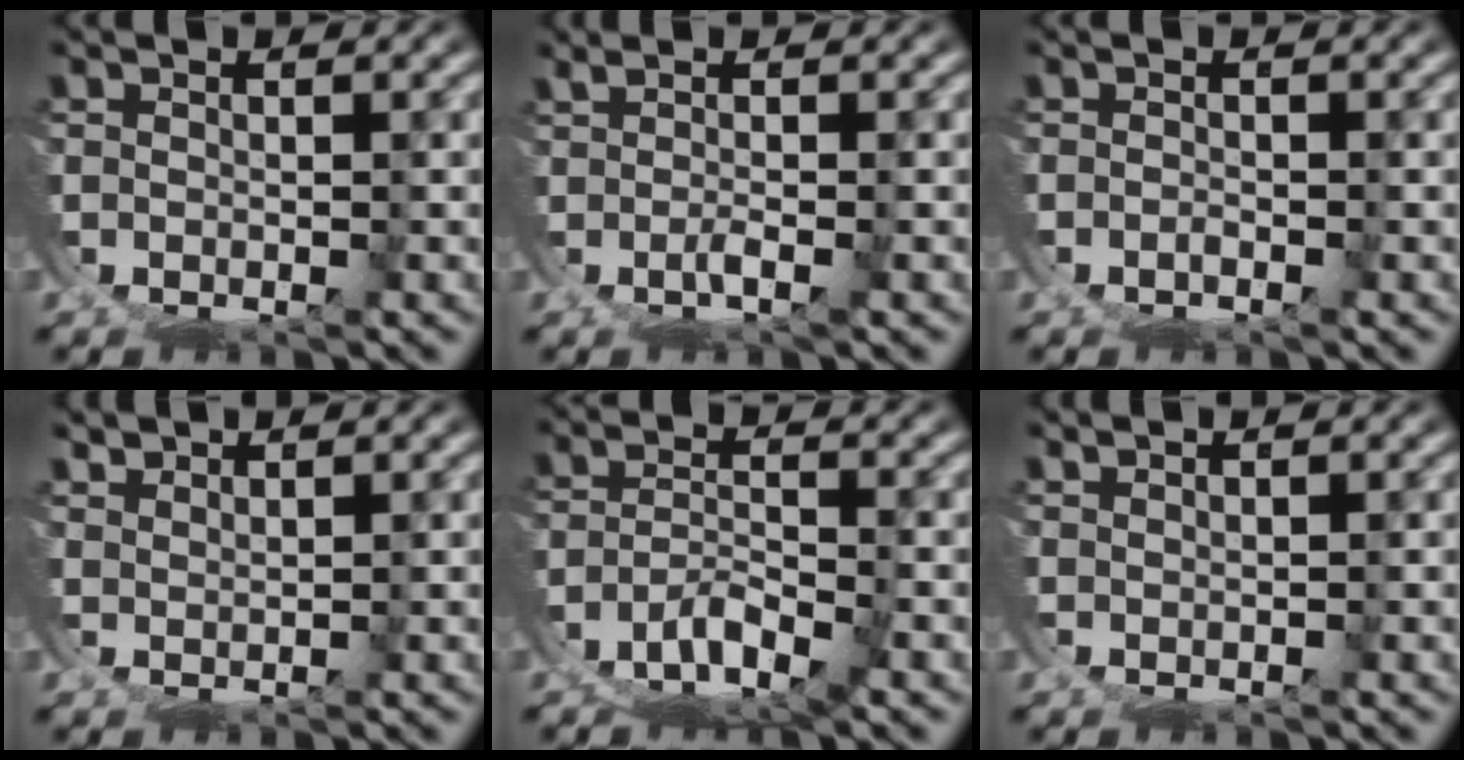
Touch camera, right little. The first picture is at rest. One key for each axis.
{"total": 2.5, "fx": 1.4, "fy": -1.0, "fz": 1.8, "tx": -0.017, "ty": 0.011, "tz": 0.021}
{"total": 1.5, "fx": -1.3, "fy": 0.7, "fz": 0.6, "tx": -0.013, "ty": -0.013, "tz": -0.015}
{"total": 3.2, "fx": 2.6, "fy": -1.5, "fz": -1.0, "tx": 0.024, "ty": 0.000, "tz": 0.050}
{"total": 4.6, "fx": -2.6, "fy": 2.8, "fz": 2.5, "tx": -0.052, "ty": -0.017, "tz": -0.036}
{"total": 1.9, "fx": 1.6, "fy": -1.0, "fz": -0.5, "tx": 0.020, "ty": 0.010, "tz": 0.025}